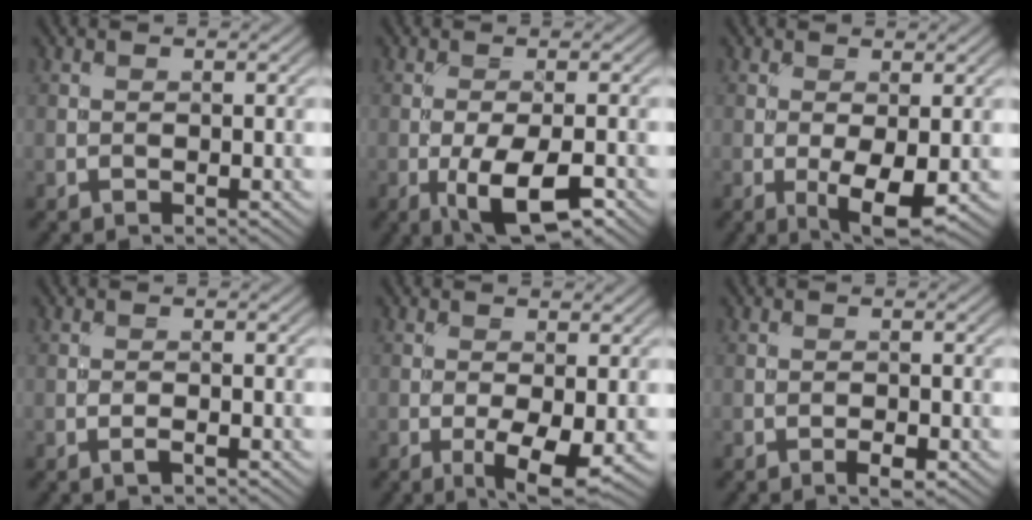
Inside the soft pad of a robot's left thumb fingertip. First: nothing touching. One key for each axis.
{"total": 6.8, "fx": -2.8, "fy": 2.3, "fz": 5.8, "tx": -0.105, "ty": -0.002, "tz": -0.046}
{"total": 4.3, "fx": -0.9, "fy": 1.5, "fz": 4.0, "tx": -0.071, "ty": -0.006, "tz": -0.014}
{"total": 0.9, "fx": -0.5, "fy": 0.2, "fz": 0.7, "tx": -0.016, "ty": 0.001, "tz": -0.011}
{"total": 4.6, "fx": -1.4, "fy": 1.5, "fz": 4.1, "tx": -0.072, "ty": -0.006, "tz": -0.022}
{"total": 1.6, "fx": -0.9, "fy": 0.6, "fz": 1.3, "tx": -0.021, "ty": 0.001, "tz": -0.017}